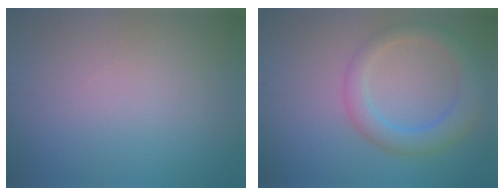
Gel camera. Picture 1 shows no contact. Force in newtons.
{"total": 4.2, "press": 4.2, "slide": 0.1}